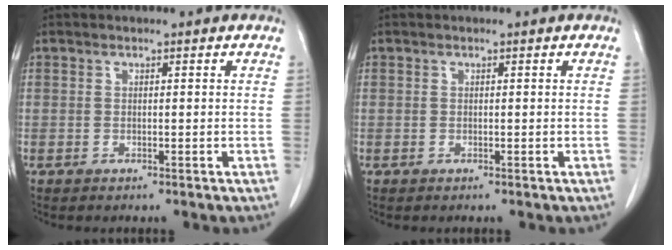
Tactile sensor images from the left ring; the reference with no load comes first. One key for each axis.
{"total": 0.0}